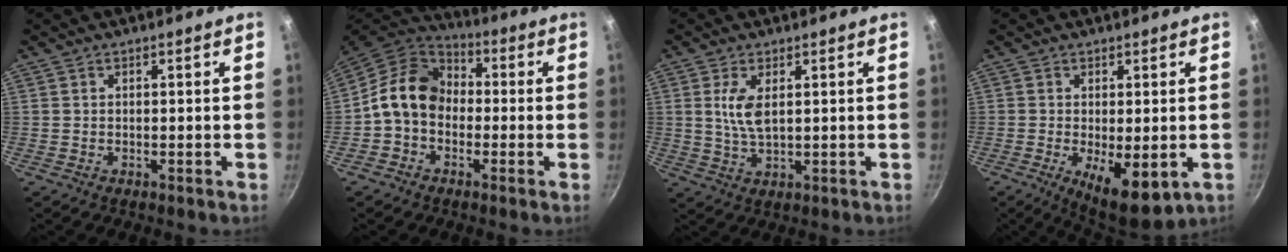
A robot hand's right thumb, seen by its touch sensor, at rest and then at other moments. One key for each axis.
{"total": 12.1, "fx": -0.7, "fy": 9.5, "fz": 7.4, "tx": -0.098, "ty": 0.038, "tz": -0.035}
{"total": 5.6, "fx": 1.4, "fy": 2.5, "fz": 4.9, "tx": -0.095, "ty": -0.009, "tz": 0.030}
{"total": 9.6, "fx": -2.4, "fy": 3.6, "fz": 8.6, "tx": -0.122, "ty": -0.011, "tz": -0.021}